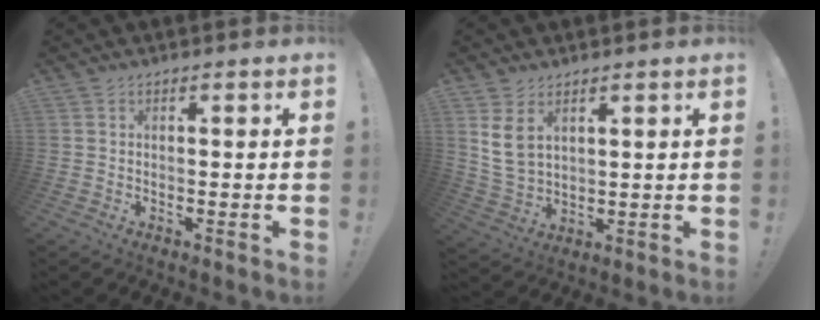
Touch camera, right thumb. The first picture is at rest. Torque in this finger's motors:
{"motor_torque": [-0.43, 0.42, 0.05, 0.20, 0.07]}